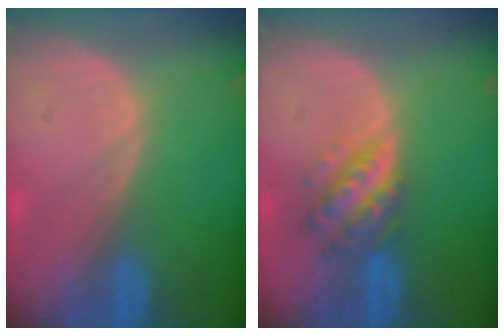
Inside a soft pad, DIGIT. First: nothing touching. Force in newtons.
{"total": 6.0, "press": 5.5, "slide": 2.5}